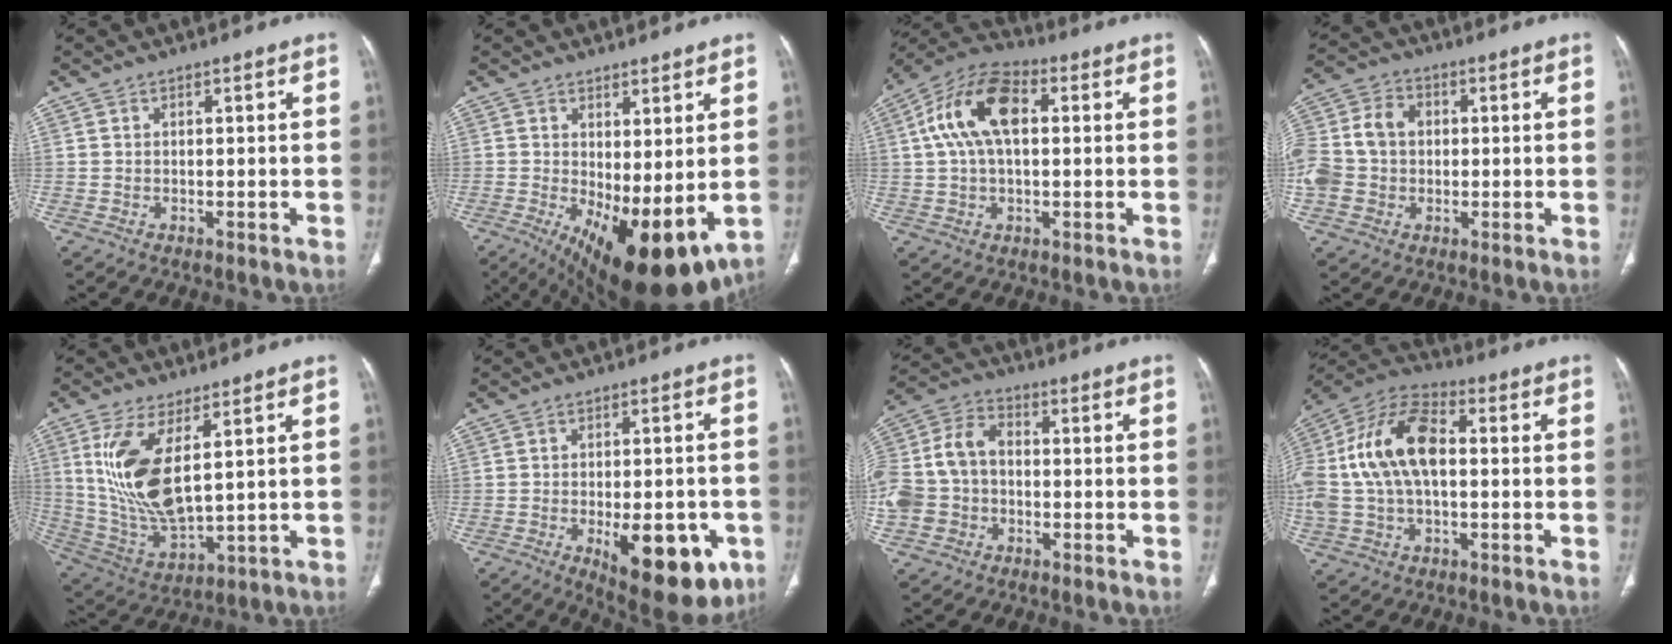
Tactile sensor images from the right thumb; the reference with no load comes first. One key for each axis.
{"total": 14.5, "fx": -2.2, "fy": 5.7, "fz": 13.1, "tx": -0.206, "ty": -0.026, "tz": -0.011}
{"total": 13.7, "fx": 2.7, "fy": 7.7, "fz": 11.0, "tx": -0.211, "ty": 0.031, "tz": 0.043}
{"total": 13.7, "fx": 0.2, "fy": 11.2, "fz": 7.9, "tx": -0.174, "ty": 0.031, "tz": 0.004}
{"total": 15.0, "fx": 4.5, "fy": 6.0, "fz": 13.0, "tx": -0.269, "ty": -0.028, "tz": 0.107}
{"total": 16.5, "fx": -5.9, "fy": 7.2, "fz": 13.6, "tx": -0.142, "ty": 0.007, "tz": -0.062}
{"total": 13.2, "fx": -1.8, "fy": 10.5, "fz": 7.7, "tx": -0.166, "ty": 0.040, "tz": -0.040}
{"total": 18.8, "fx": 1.1, "fy": 10.7, "fz": 15.4, "tx": -0.323, "ty": 0.037, "tz": 0.016}